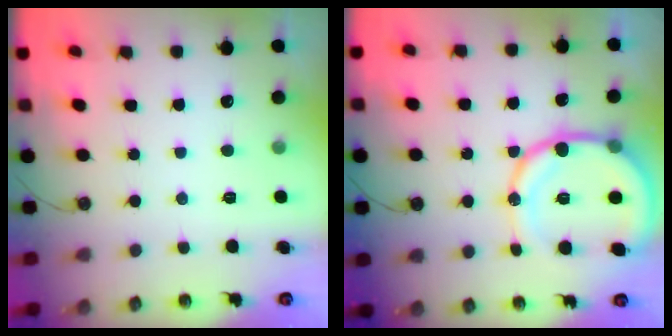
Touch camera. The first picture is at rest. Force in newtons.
{"total": 16.6, "press": 16.3, "slide": 3.0}